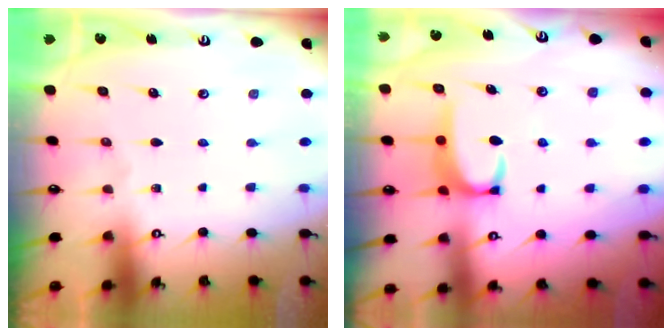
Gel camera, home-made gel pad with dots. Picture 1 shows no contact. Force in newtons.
{"total": 3.2, "press": 3.2, "slide": 0.3}